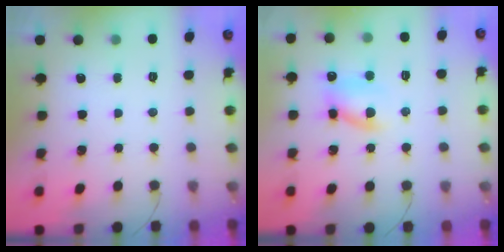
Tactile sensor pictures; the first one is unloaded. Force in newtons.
{"total": 9.2, "press": 9.0, "slide": 1.7}